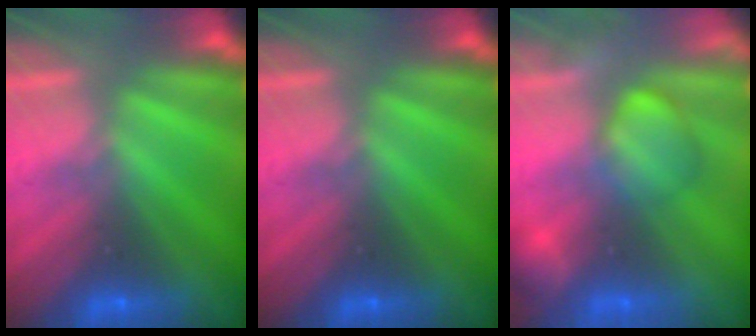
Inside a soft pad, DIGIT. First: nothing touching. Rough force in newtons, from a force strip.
{"total": 0.0}
{"total": 2.4}